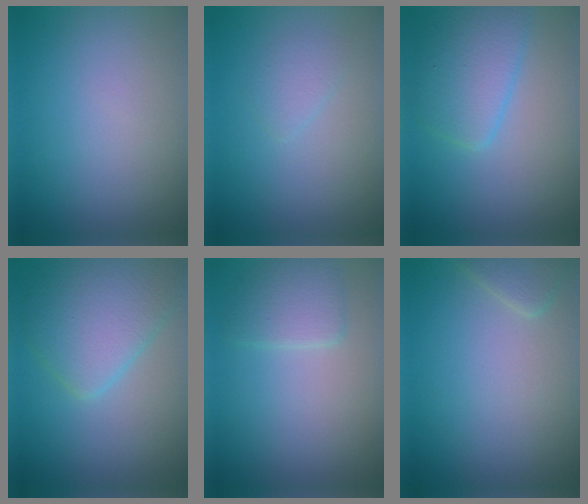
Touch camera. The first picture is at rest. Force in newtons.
{"total": 1.3, "press": 1.3, "slide": 0.1}
{"total": 4.2, "press": 4.2, "slide": 0.2}
{"total": 5.6, "press": 5.6, "slide": 0.3}
{"total": 2.3, "press": 2.2, "slide": 0.3}
{"total": 0.9, "press": 0.9, "slide": 0.1}